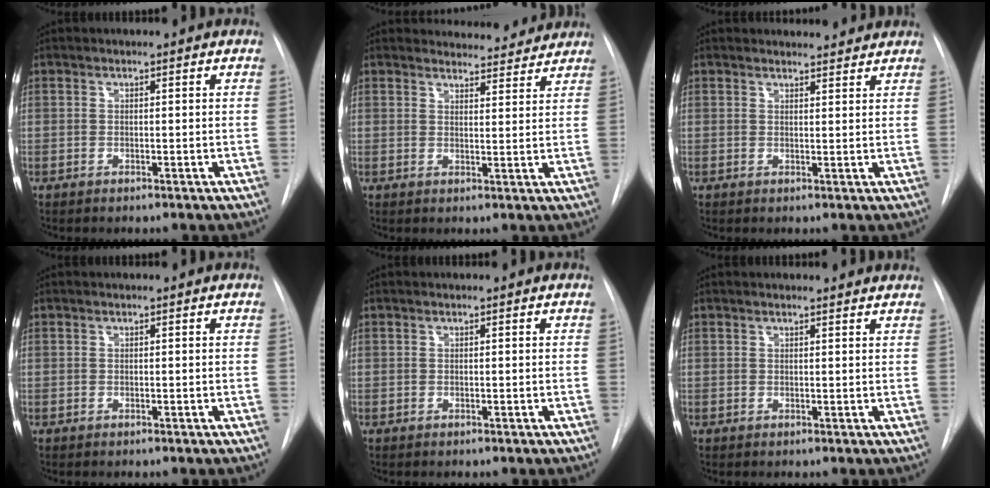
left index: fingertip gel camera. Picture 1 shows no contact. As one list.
[{"total": 6.9, "force": [6.7, 1.7, 0.2], "torque": [0.012, -0.007, 0.069]}, {"total": 4.5, "force": [4.4, 1.1, 0.5], "torque": [-0.003, 0.003, 0.043]}, {"total": 0.0}, {"total": 0.0}, {"total": 4.7, "force": [4.6, 0.6, 1.0], "torque": [-0.010, 0.004, 0.036]}]